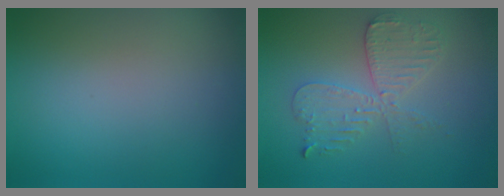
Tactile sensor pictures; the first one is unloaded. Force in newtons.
{"total": 4.2, "press": 3.6, "slide": 2.2}